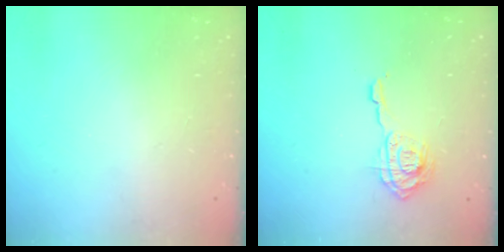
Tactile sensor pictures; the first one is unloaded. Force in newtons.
{"total": 10.3, "press": 10.3, "slide": 1.0}